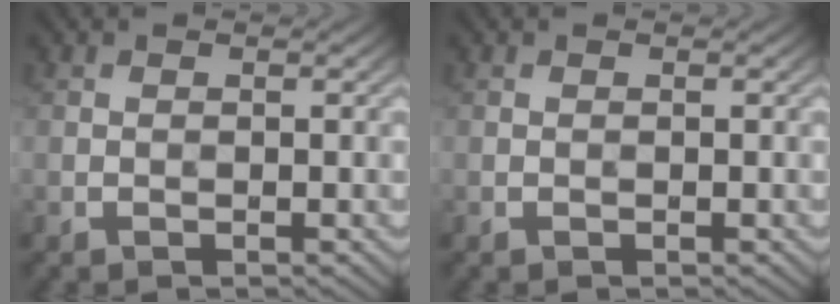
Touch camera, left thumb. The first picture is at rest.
{"total": 0.0}